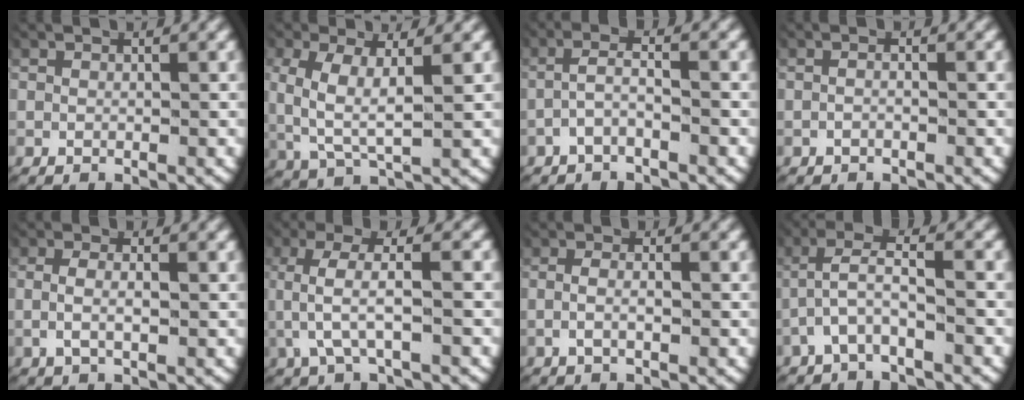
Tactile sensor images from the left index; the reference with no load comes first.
{"total": 4.8, "force": [0.7, 2.5, 4.1], "torque": [-0.096, -0.015, 0.024]}
{"total": 2.2, "force": [-0.9, 0.7, 1.9], "torque": [-0.043, -0.001, -0.018]}
{"total": 0.8, "force": [-0.4, -0.1, 0.7], "torque": [-0.017, 0.002, -0.008]}
{"total": 2.6, "force": [-0.2, 1.1, 2.3], "torque": [-0.057, -0.009, 0.001]}
{"total": 5.0, "force": [0.6, 2.1, 4.4], "torque": [-0.106, 0.000, 0.012]}
{"total": 2.0, "force": [-0.6, 0.7, 1.7], "torque": [-0.046, -0.007, -0.007]}
{"total": 3.4, "force": [0.1, 1.5, 3.0], "torque": [-0.067, 0.000, 0.002]}